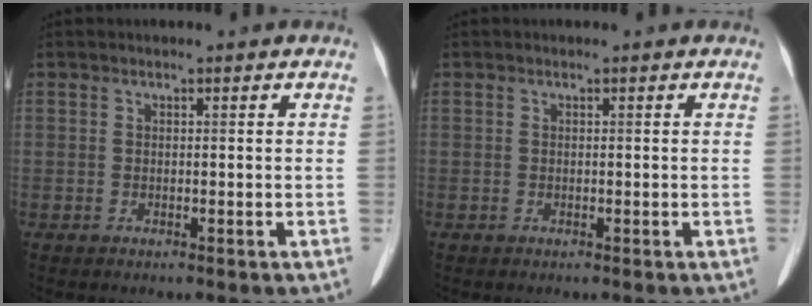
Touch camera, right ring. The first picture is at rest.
{"total": 0.0}